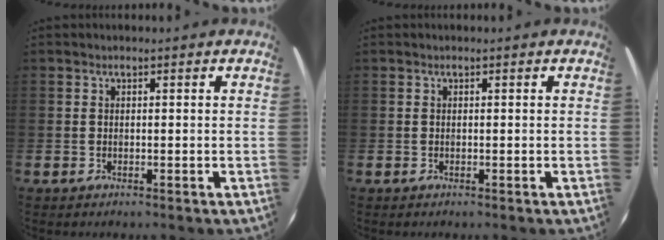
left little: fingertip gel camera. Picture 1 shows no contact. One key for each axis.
{"total": 0.0}